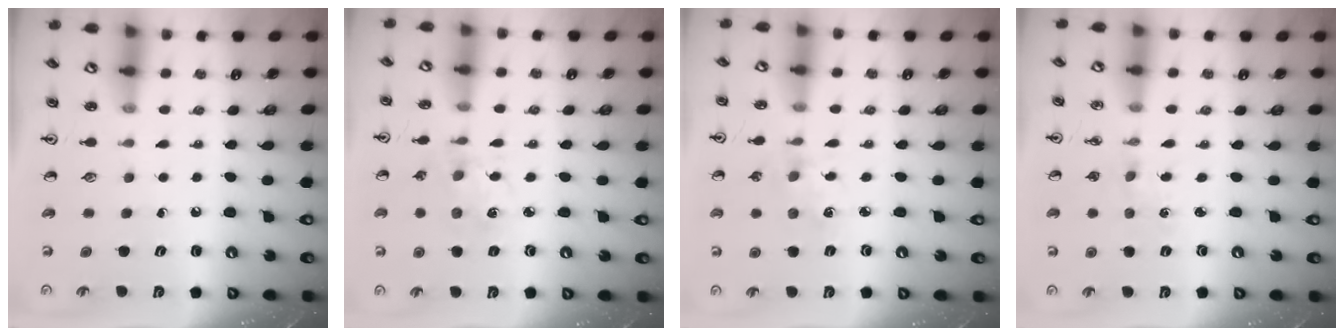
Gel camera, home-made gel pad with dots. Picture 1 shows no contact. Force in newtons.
{"total": 2.1, "press": 2.0, "slide": 0.6}
{"total": 2.7, "press": 2.7, "slide": 0.4}
{"total": 0.0}